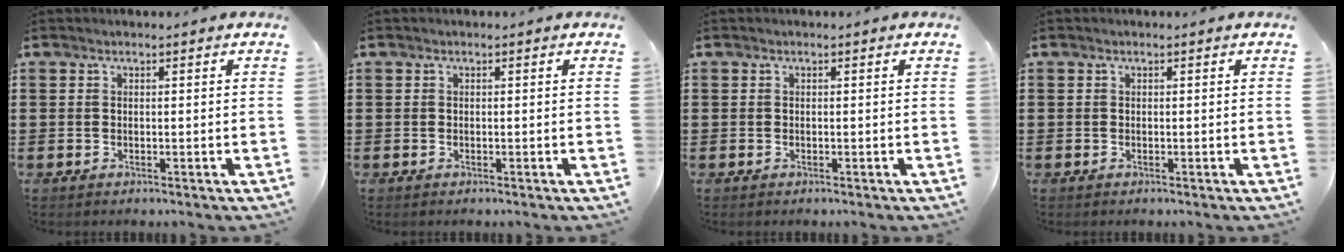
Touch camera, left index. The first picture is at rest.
{"total": 0.0}
{"total": 0.0}
{"total": 0.0}